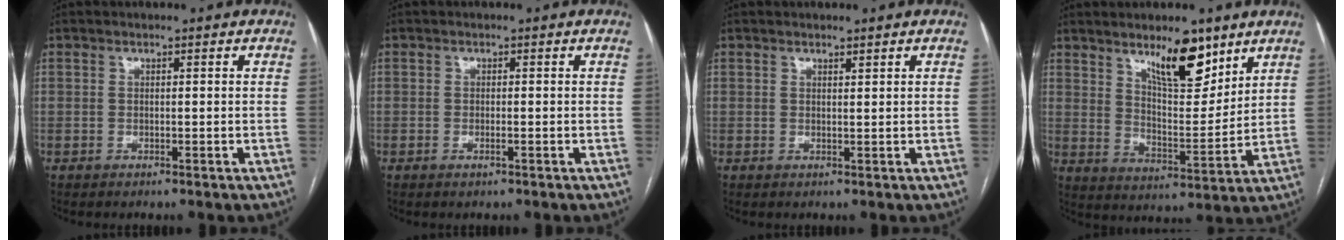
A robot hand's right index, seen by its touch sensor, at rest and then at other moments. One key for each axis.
{"total": 0.8, "fx": -0.4, "fy": 0.1, "fz": 0.7, "tx": -0.015, "ty": -0.002, "tz": -0.006}
{"total": 0.6, "fx": 0.6, "fy": 0.0, "fz": 0.2, "tx": -0.007, "ty": -0.004, "tz": 0.010}
{"total": 10.6, "fx": 7.2, "fy": 3.1, "fz": 7.1, "tx": -0.118, "ty": -0.008, "tz": 0.127}